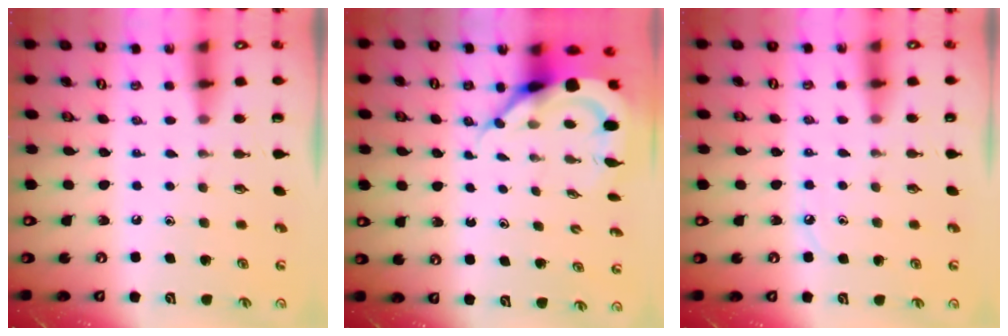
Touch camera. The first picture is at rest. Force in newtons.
{"total": 7.7, "press": 7.7, "slide": 0.9}
{"total": 3.3, "press": 3.2, "slide": 0.4}